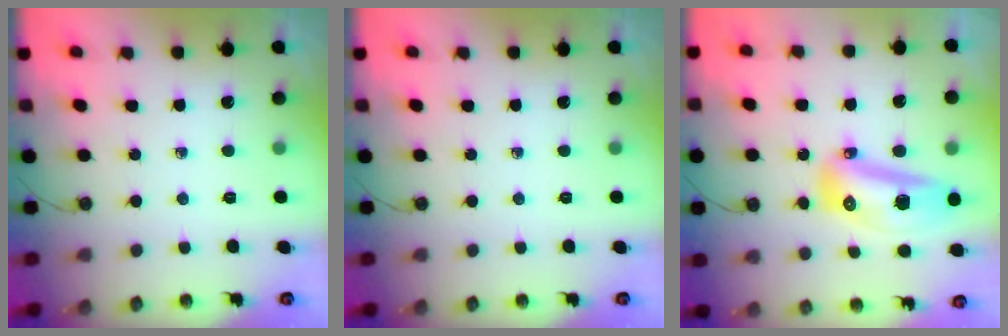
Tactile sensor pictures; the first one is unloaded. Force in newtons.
{"total": 0.0}
{"total": 14.3, "press": 14.0, "slide": 3.3}